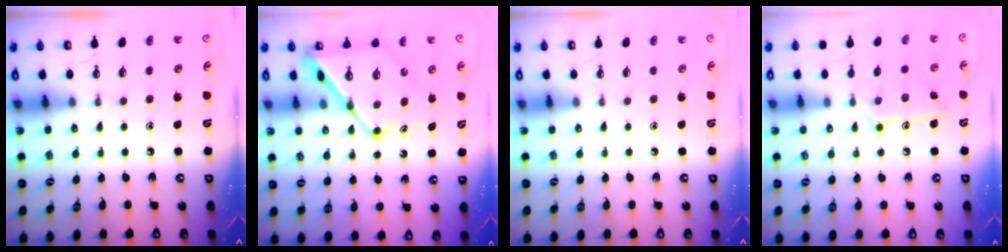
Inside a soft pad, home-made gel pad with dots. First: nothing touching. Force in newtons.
{"total": 12.6, "press": 12.6, "slide": 1.1}
{"total": 0.0}
{"total": 11.1, "press": 11.1, "slide": 0.2}